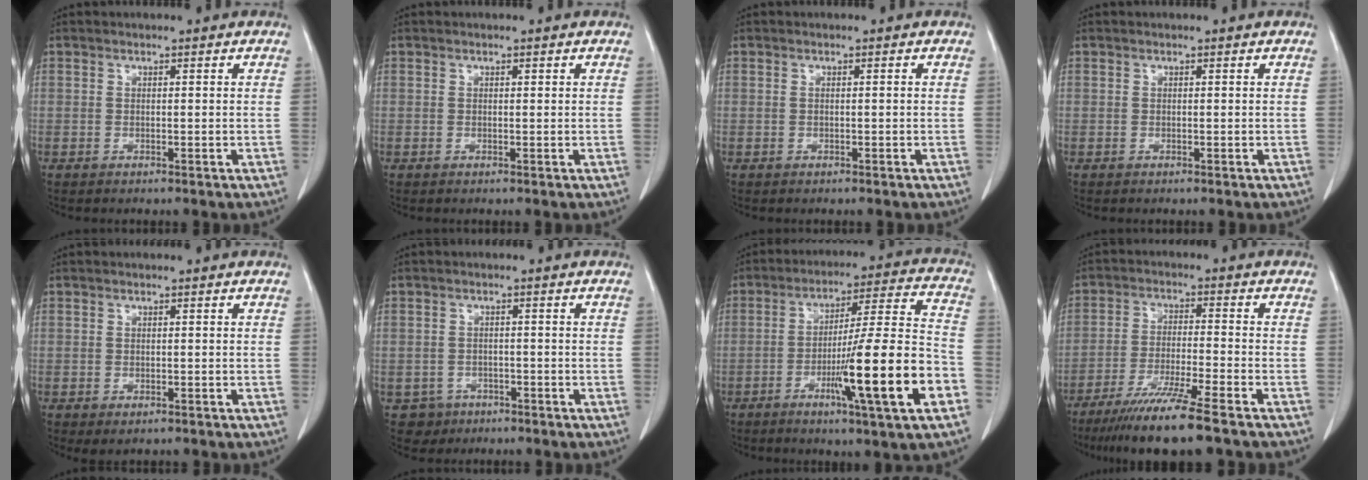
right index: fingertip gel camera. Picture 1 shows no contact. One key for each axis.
{"total": 0.0}
{"total": 0.5, "fx": 0.0, "fy": 0.0, "fz": 0.5, "tx": -0.013, "ty": 0.002, "tz": 0.003}
{"total": 0.0}
{"total": 1.4, "fx": -0.7, "fy": 0.8, "fz": 0.9, "tx": -0.011, "ty": -0.002, "tz": -0.001}
{"total": 3.6, "fx": -1.7, "fy": 3.2, "fz": -0.2, "tx": 0.007, "ty": 0.013, "tz": -0.023}
{"total": 15.4, "fx": -5.6, "fy": -0.4, "fz": 14.4, "tx": -0.234, "ty": -0.008, "tz": -0.089}
{"total": 11.2, "fx": -8.4, "fy": -0.9, "fz": 7.4, "tx": -0.126, "ty": -0.036, "tz": -0.143}